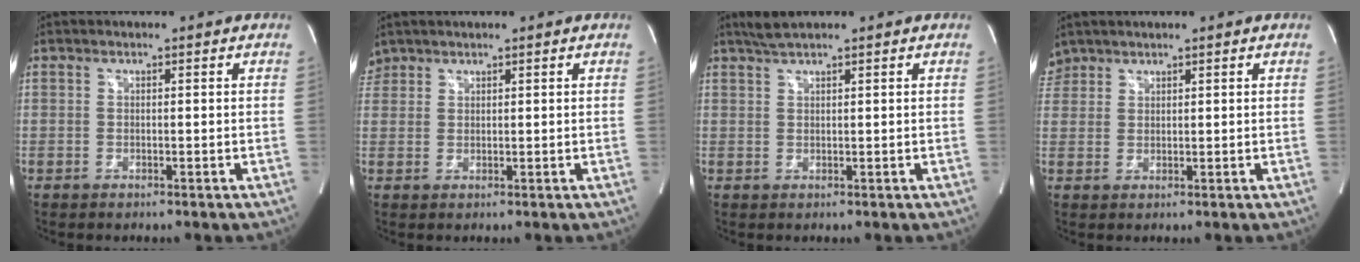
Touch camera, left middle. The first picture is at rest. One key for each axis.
{"total": 2.3, "fx": 2.0, "fy": 1.2, "fz": -0.2, "tx": 0.000, "ty": 0.013, "tz": 0.041}
{"total": 2.6, "fx": 2.2, "fy": -0.2, "fz": 1.3, "tx": -0.031, "ty": 0.007, "tz": 0.046}
{"total": 3.1, "fx": 2.6, "fy": 1.6, "fz": -0.1, "tx": -0.002, "ty": 0.014, "tz": 0.055}